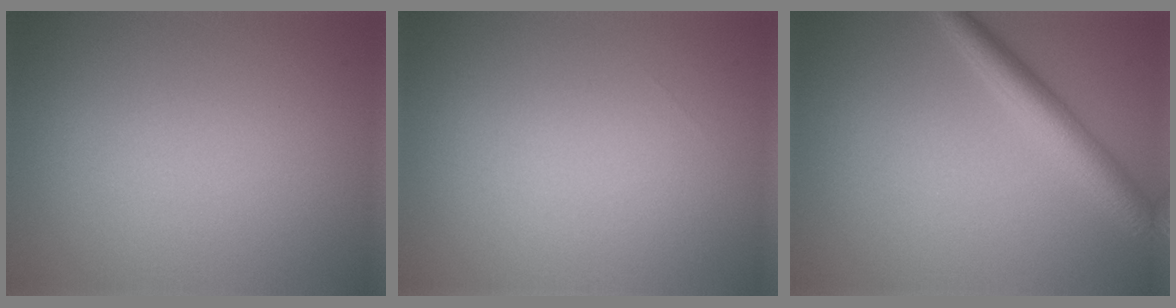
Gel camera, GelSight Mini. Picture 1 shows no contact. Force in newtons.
{"total": 0.0}
{"total": 3.4, "press": 3.4, "slide": 0.1}